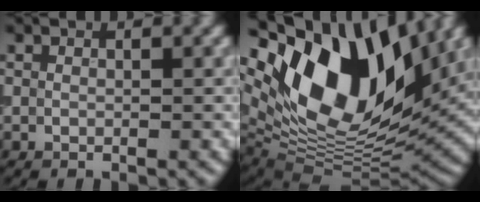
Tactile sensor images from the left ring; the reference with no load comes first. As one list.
[{"total": 17.8, "force": [7.0, 9.7, 13.2], "torque": [-0.258, 0.017, 0.118]}]